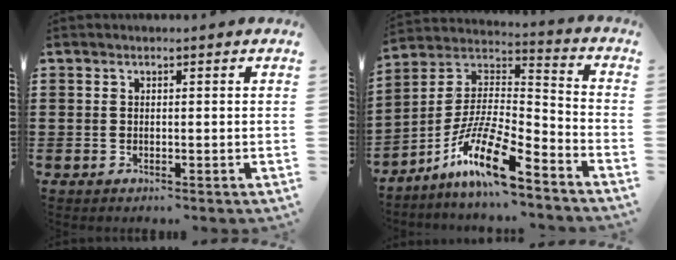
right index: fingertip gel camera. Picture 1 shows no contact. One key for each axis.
{"total": 13.5, "fx": -9.2, "fy": 2.4, "fz": 9.5, "tx": -0.198, "ty": 0.003, "tz": -0.178}